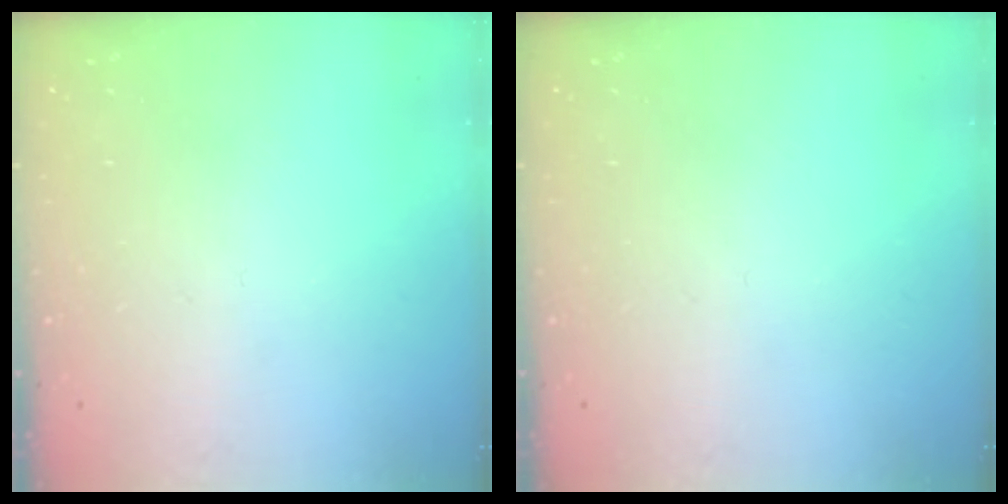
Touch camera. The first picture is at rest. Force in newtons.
{"total": 0.0}